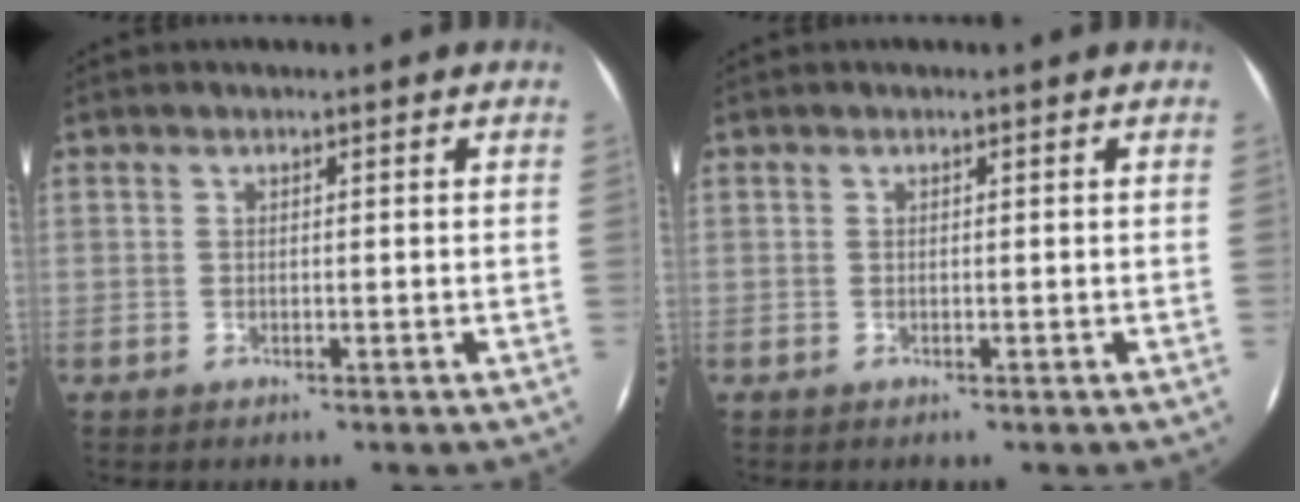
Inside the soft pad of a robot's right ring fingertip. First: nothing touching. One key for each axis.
{"total": 0.0}